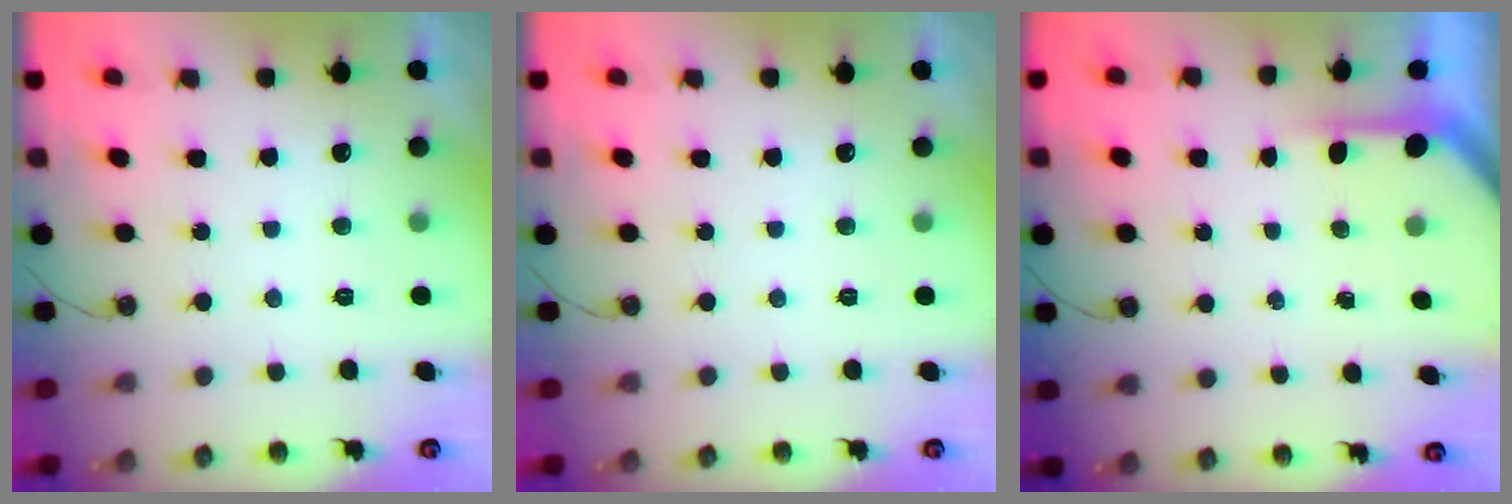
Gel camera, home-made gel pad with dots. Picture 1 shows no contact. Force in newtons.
{"total": 0.0}
{"total": 3.7, "press": 3.7, "slide": 0.2}